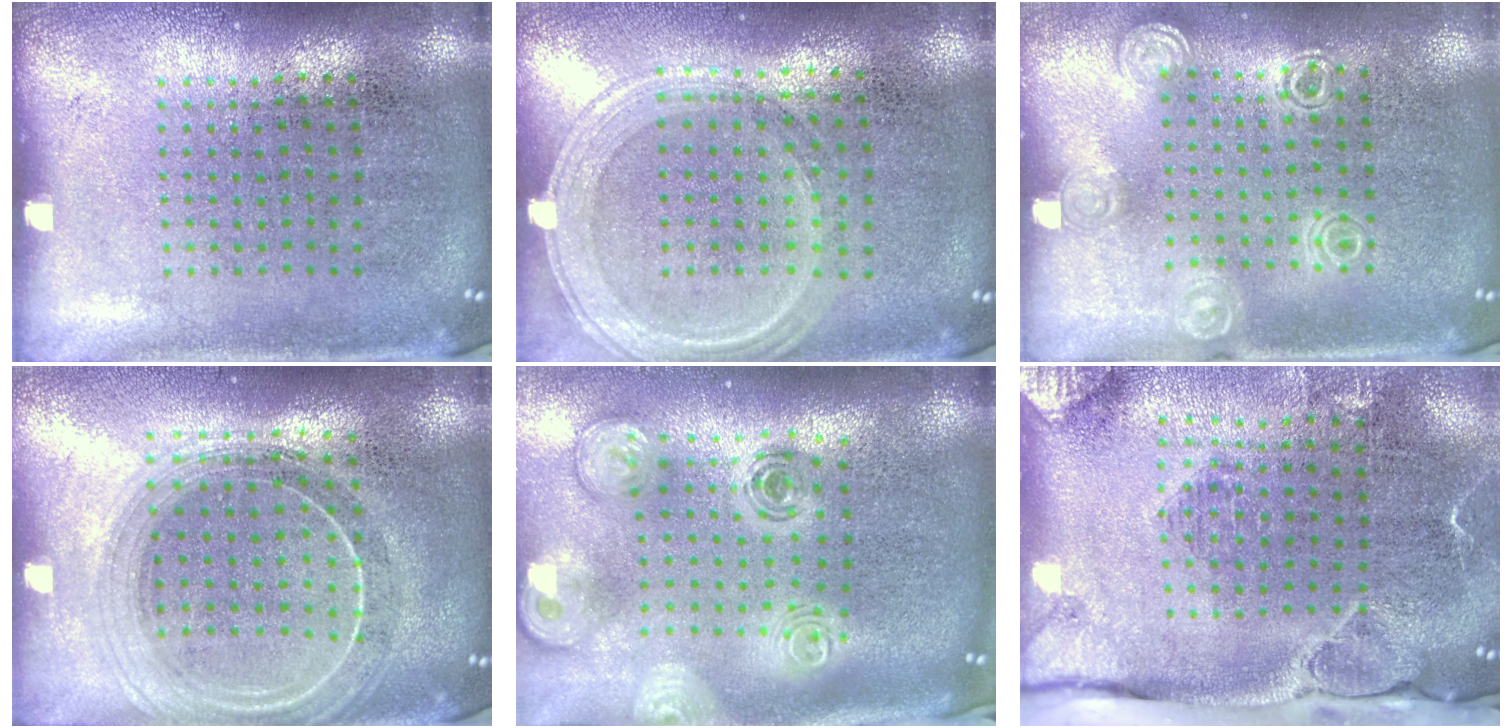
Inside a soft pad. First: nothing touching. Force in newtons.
{"total": 1.2, "press": 1.1, "slide": 0.4}
{"total": 1.3, "press": 1.2, "slide": 0.3}
{"total": 2.0, "press": 1.7, "slide": 0.9}
{"total": 2.5, "press": 1.9, "slide": 1.6}
{"total": 2.9, "press": 2.2, "slide": 1.8}